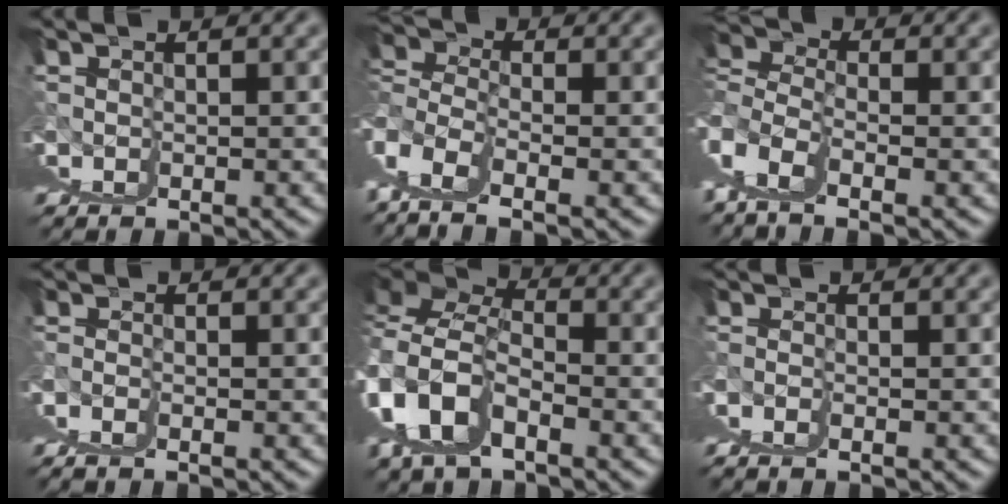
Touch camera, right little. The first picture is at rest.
{"total": 4.3, "force": [2.9, -1.5, 2.8], "torque": [-0.026, 0.022, 0.046]}
{"total": 4.3, "force": [2.6, -1.2, 3.1], "torque": [-0.021, 0.025, 0.039]}
{"total": 1.0, "force": [0.0, 0.0, 1.0], "torque": [-0.014, 0.009, 0.003]}
{"total": 2.0, "force": [0.0, -0.4, 2.0], "torque": [-0.042, 0.002, 0.010]}
{"total": 1.0, "force": [0.5, -0.2, 0.8], "torque": [-0.008, 0.014, 0.009]}